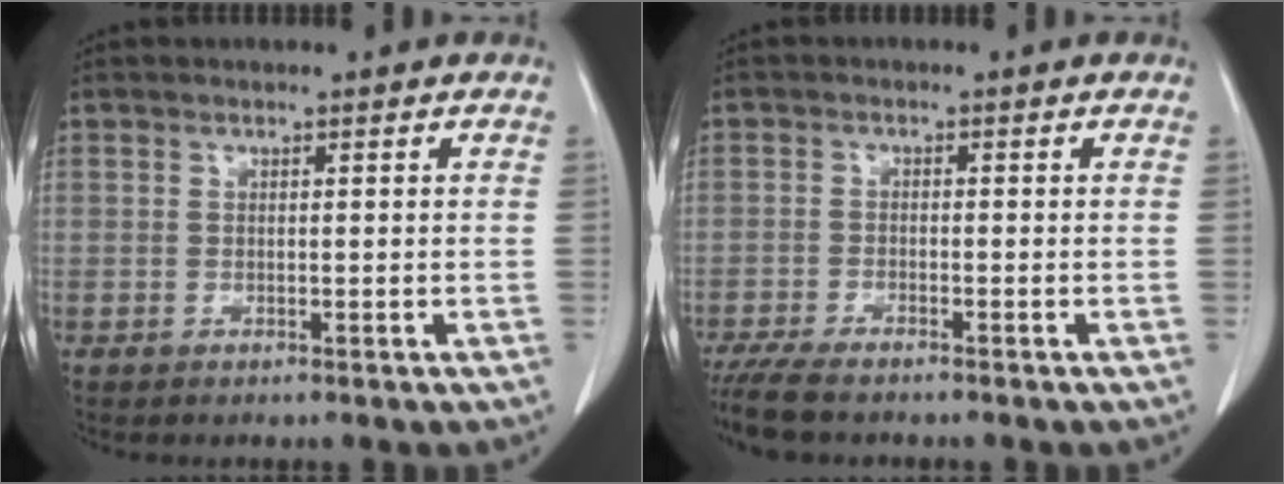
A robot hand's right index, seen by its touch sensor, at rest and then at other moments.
{"total": 5.9, "force": [-4.9, 1.0, 3.1], "torque": [-0.057, -0.015, -0.087]}